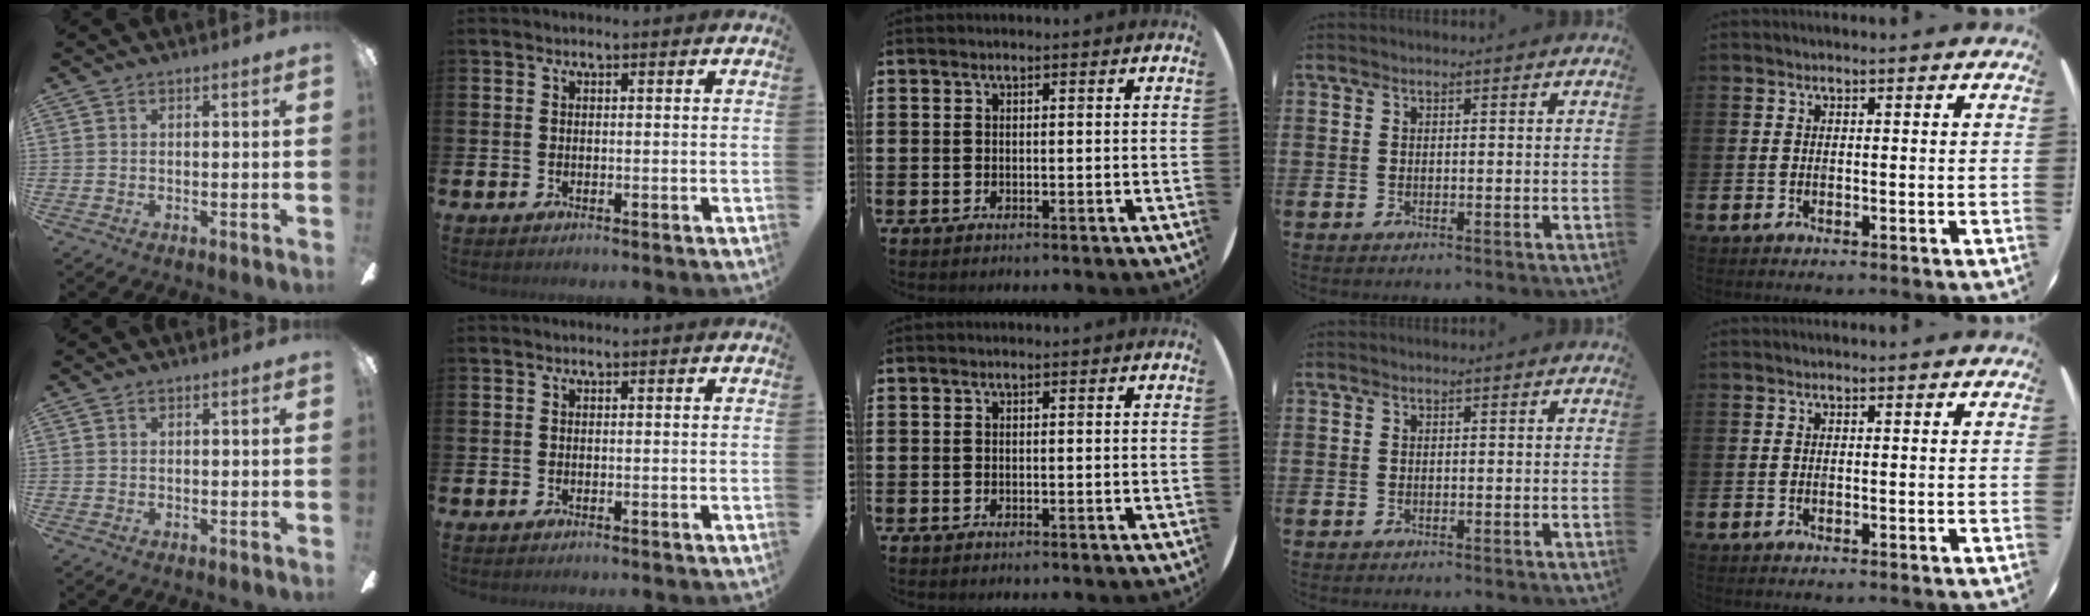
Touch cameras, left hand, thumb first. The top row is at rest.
{}